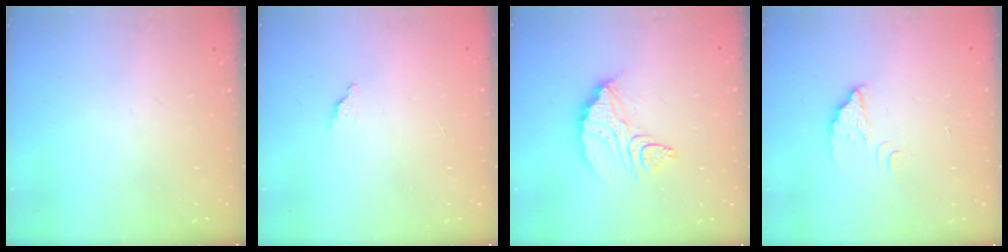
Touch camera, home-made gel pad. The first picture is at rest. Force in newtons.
{"total": 1.7, "press": 1.7, "slide": 0.1}
{"total": 10.4, "press": 10.4, "slide": 0.5}
{"total": 2.9, "press": 2.9, "slide": 0.2}